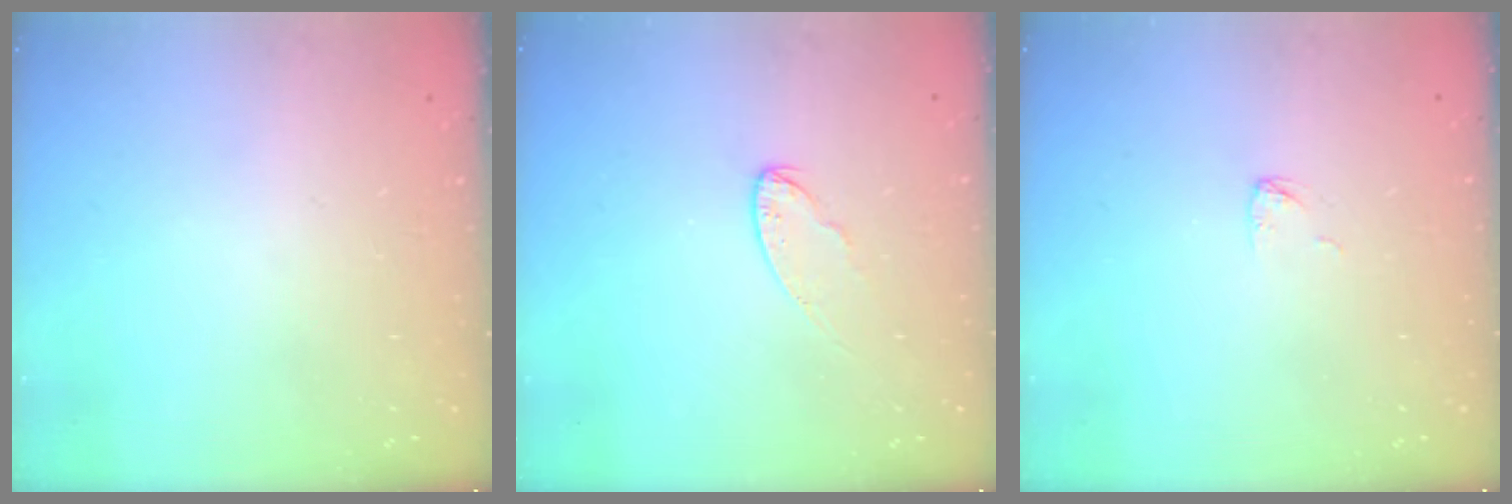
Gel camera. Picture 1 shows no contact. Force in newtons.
{"total": 5.9, "press": 5.8, "slide": 0.6}
{"total": 2.8, "press": 2.7, "slide": 0.2}